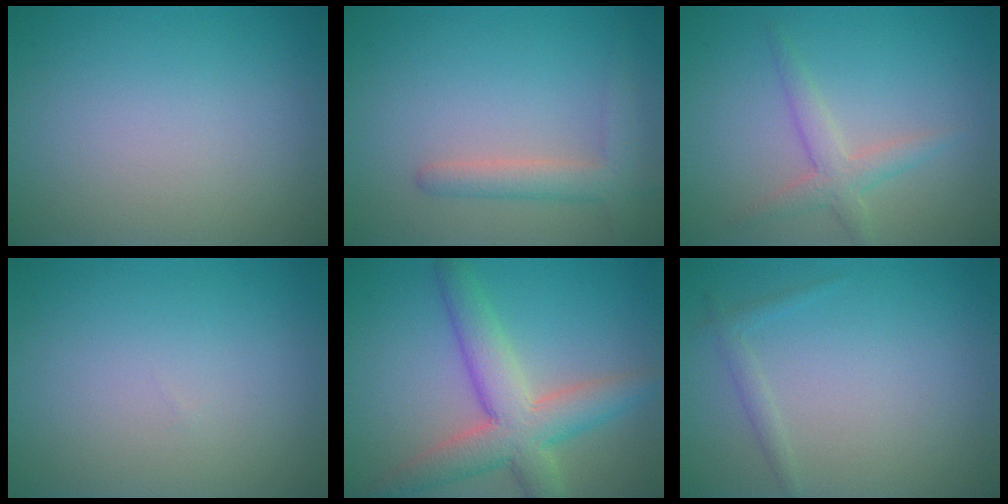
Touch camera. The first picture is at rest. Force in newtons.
{"total": 2.9, "press": 2.9, "slide": 0.2}
{"total": 2.5, "press": 2.5, "slide": 0.1}
{"total": 0.0}
{"total": 6.5, "press": 6.5, "slide": 0.4}
{"total": 1.0, "press": 1.0, "slide": 0.0}